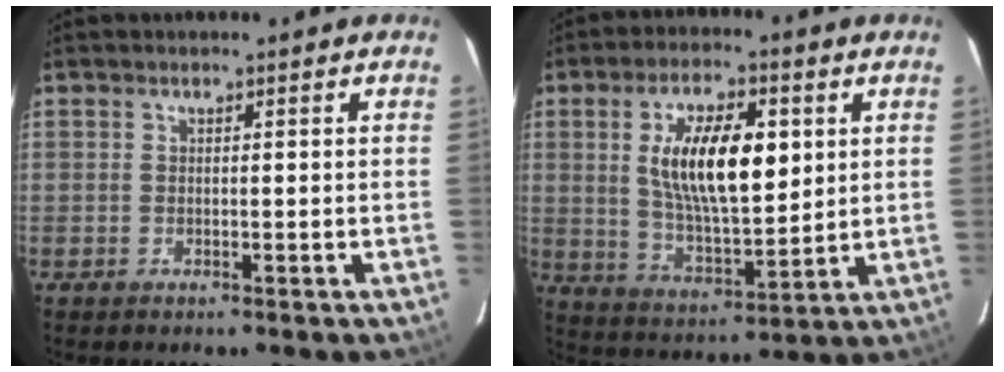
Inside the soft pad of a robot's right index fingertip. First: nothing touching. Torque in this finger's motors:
{"motor_torque": [0.59, 0.12, 0.60, 0.21]}